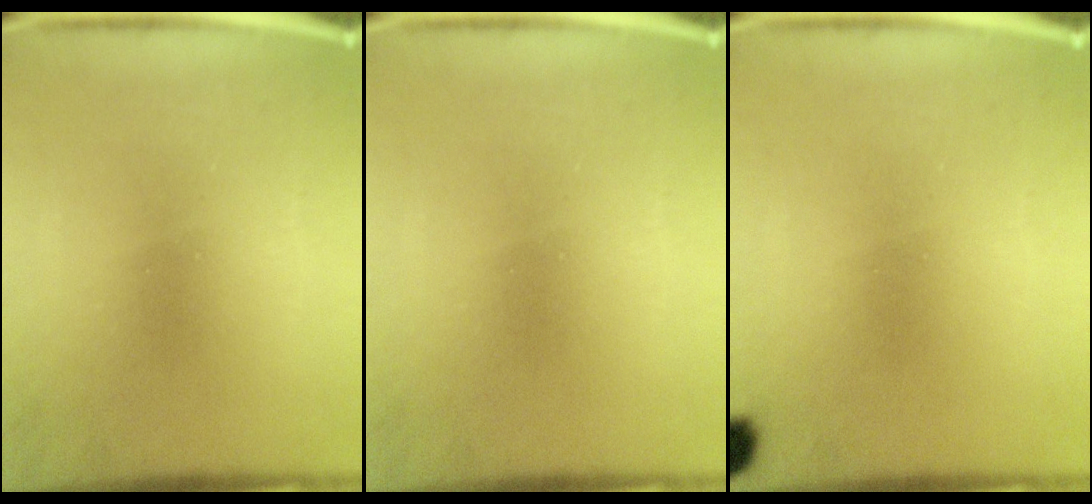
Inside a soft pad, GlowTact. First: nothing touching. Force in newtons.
{"total": 0.0}
{"total": 2.5}